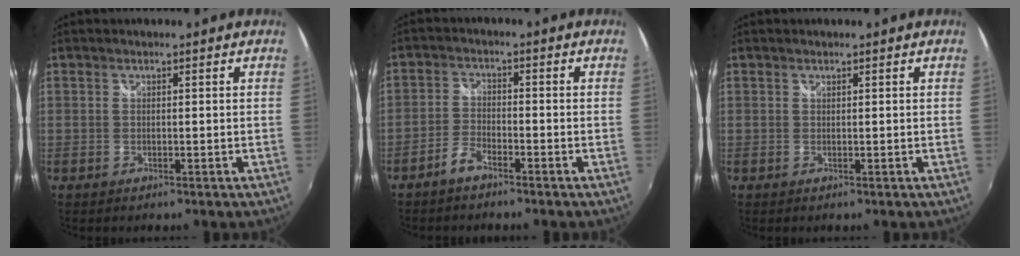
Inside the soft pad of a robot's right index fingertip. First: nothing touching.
{"total": 3.4, "force": [-2.7, 1.2, 1.6], "torque": [-0.048, 0.007, -0.056]}
{"total": 0.0}